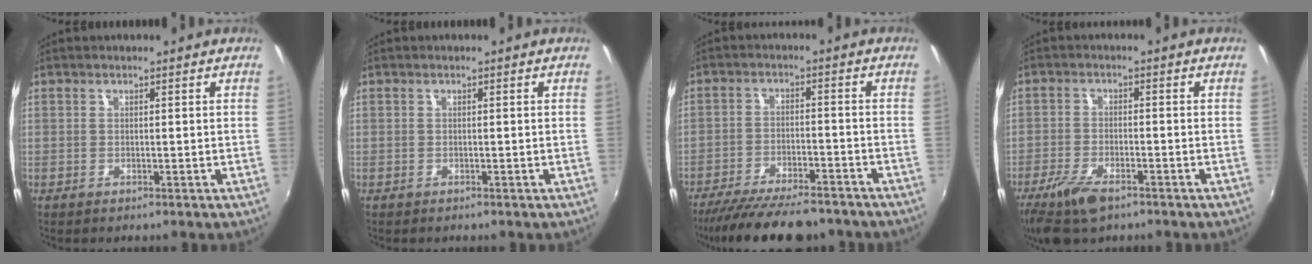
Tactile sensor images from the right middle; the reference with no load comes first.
{"total": 0.0}
{"total": 15.8, "force": [-13.5, 3.8, 7.4], "torque": [-0.151, -0.029, -0.206]}
{"total": 9.3, "force": [-6.1, 3.5, 6.0], "torque": [-0.148, -0.025, -0.116]}